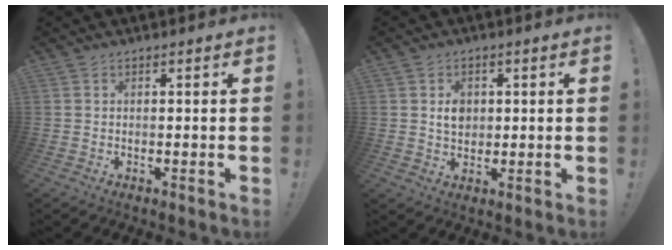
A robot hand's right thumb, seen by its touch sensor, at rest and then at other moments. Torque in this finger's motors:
{"motor_torque": [0.60, 0.90, 0.11, -0.13, 0.00]}